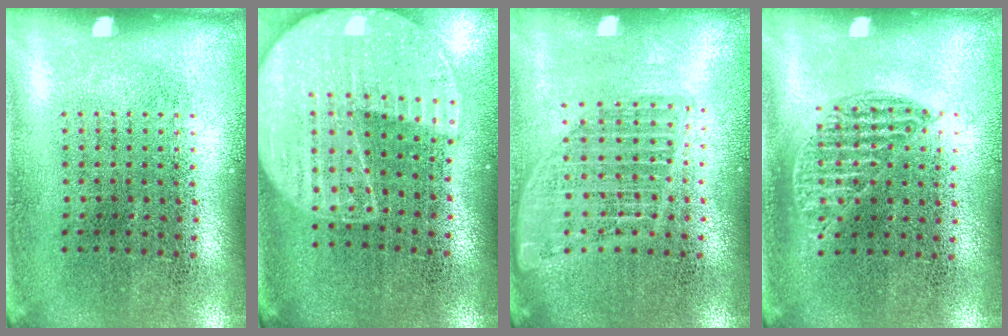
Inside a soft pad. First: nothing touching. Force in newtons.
{"total": 2.0, "press": 1.8, "slide": 0.9}
{"total": 1.5, "press": 1.4, "slide": 0.7}
{"total": 0.9, "press": 0.8, "slide": 0.4}